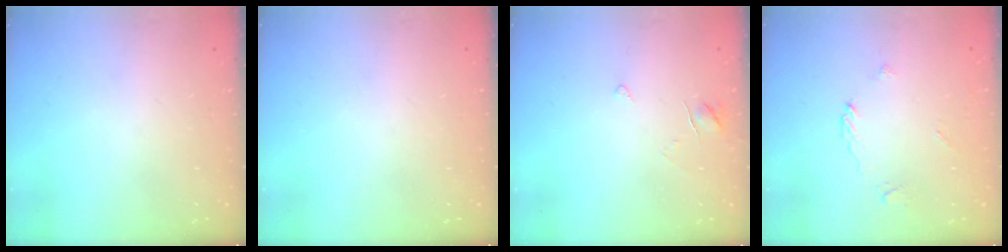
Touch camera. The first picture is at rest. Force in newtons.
{"total": 0.0}
{"total": 3.4, "press": 3.4, "slide": 0.3}
{"total": 2.7, "press": 2.7, "slide": 0.2}